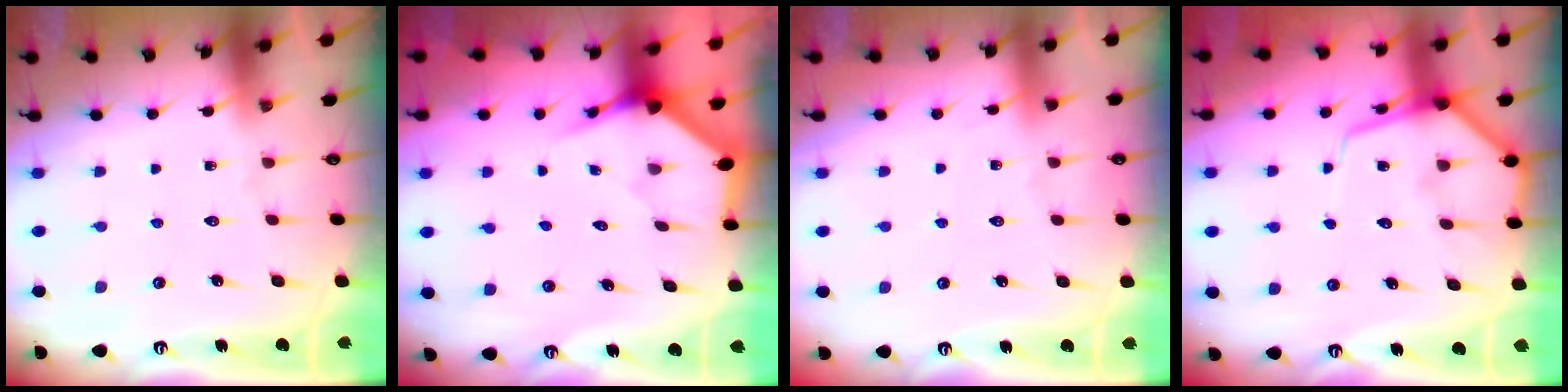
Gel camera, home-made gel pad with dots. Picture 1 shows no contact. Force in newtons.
{"total": 3.6, "press": 3.6, "slide": 0.1}
{"total": 2.1, "press": 2.1, "slide": 0.3}
{"total": 7.6, "press": 7.5, "slide": 0.9}